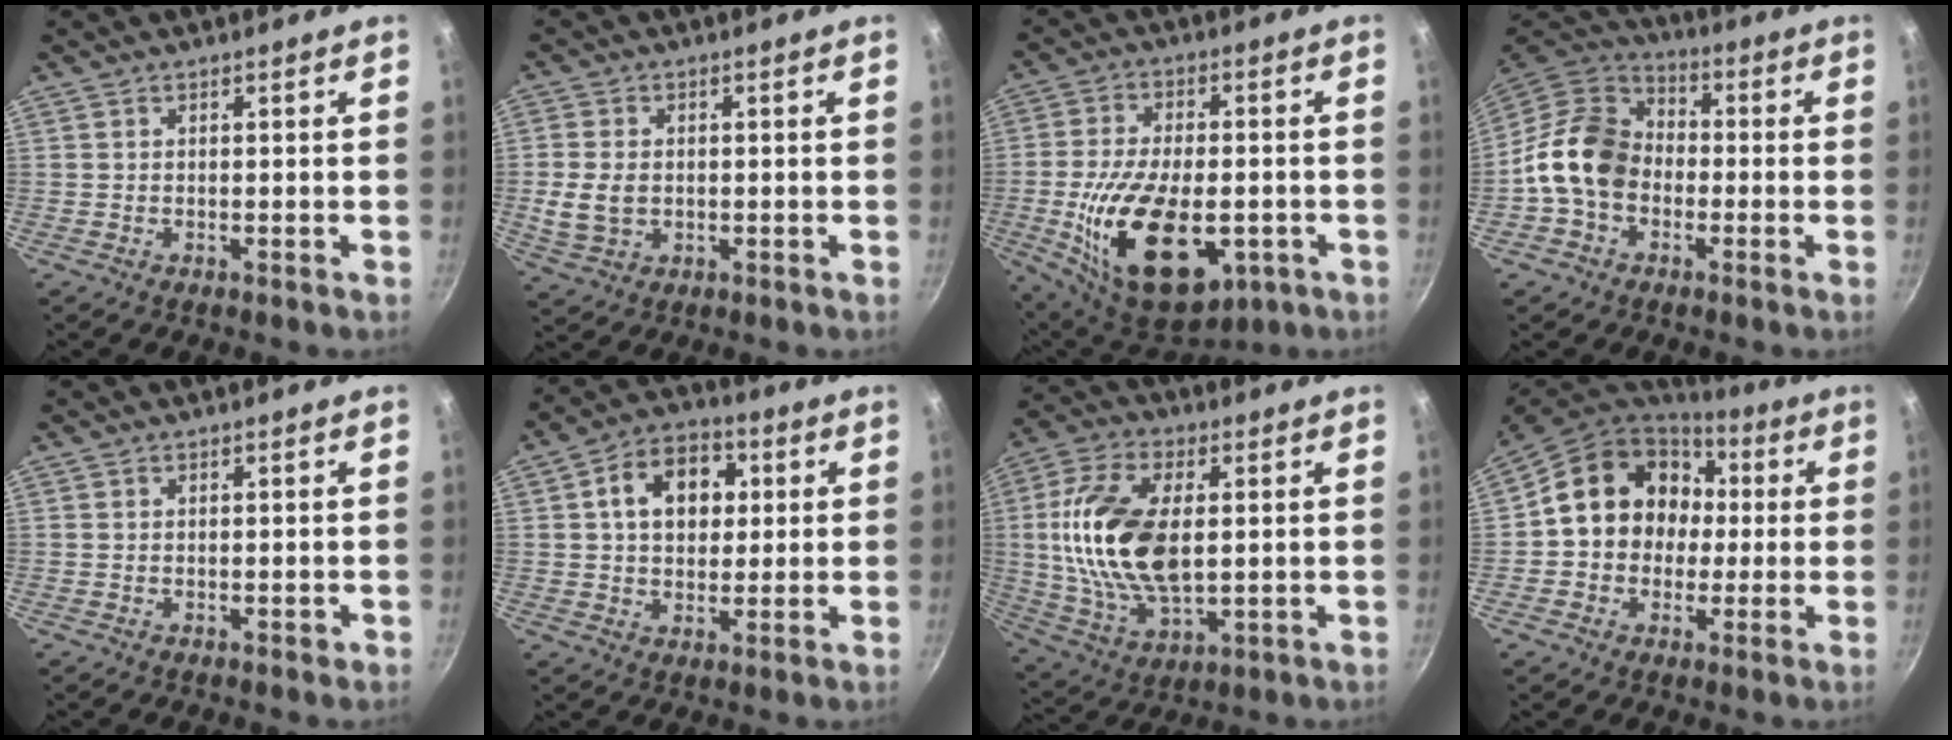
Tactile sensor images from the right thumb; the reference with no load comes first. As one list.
[{"total": 6.5, "force": [-0.3, 4.8, 4.4], "torque": [-0.086, 0.002, -0.002]}, {"total": 22.7, "force": [-5.6, 12.3, 18.2], "torque": [-0.305, 0.007, -0.078]}, {"total": 13.5, "force": [-2.3, 10.5, 8.2], "torque": [-0.112, 0.036, -0.064]}, {"total": 0.6, "force": [-0.1, 0.5, 0.4], "torque": [-0.001, 0.002, -0.002]}, {"total": 12.0, "force": [2.7, 8.8, 7.7], "torque": [-0.087, 0.014, 0.031]}, {"total": 19.4, "force": [1.9, 10.7, 16.0], "torque": [-0.304, 0.000, 0.036]}, {"total": 16.7, "force": [1.5, 14.4, 8.3], "torque": [-0.107, 0.042, 0.015]}]